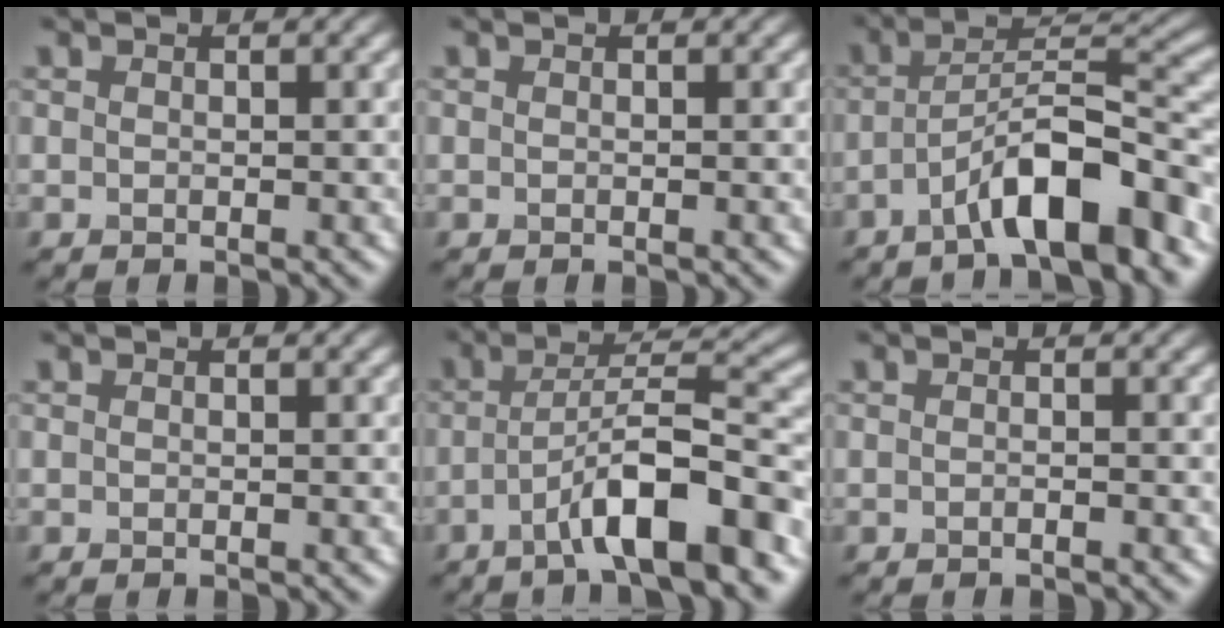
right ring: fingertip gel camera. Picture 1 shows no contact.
{"total": 0.0}
{"total": 8.4, "force": [-4.7, 2.2, 6.6], "torque": [-0.101, 0.019, -0.076]}
{"total": 0.0}
{"total": 8.4, "force": [-4.0, 1.6, 7.2], "torque": [-0.109, 0.022, -0.065]}
{"total": 0.5, "force": [-0.3, 0.1, 0.4], "torque": [-0.007, 0.000, -0.007]}